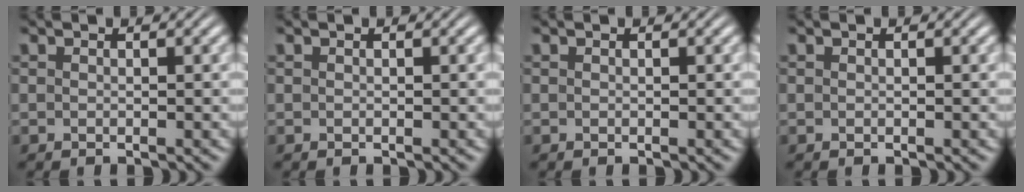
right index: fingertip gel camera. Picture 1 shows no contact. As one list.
[{"total": 0.0}, {"total": 0.0}, {"total": 0.0}]